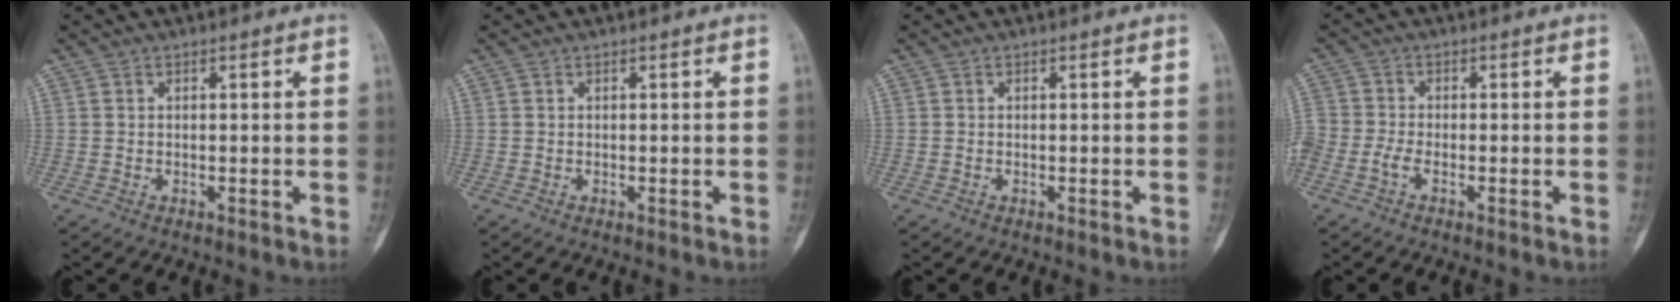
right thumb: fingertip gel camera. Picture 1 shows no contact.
{"total": 0.0}
{"total": 0.0}
{"total": 3.7, "force": [-1.9, 1.7, 2.7], "torque": [-0.075, 0.011, -0.044]}